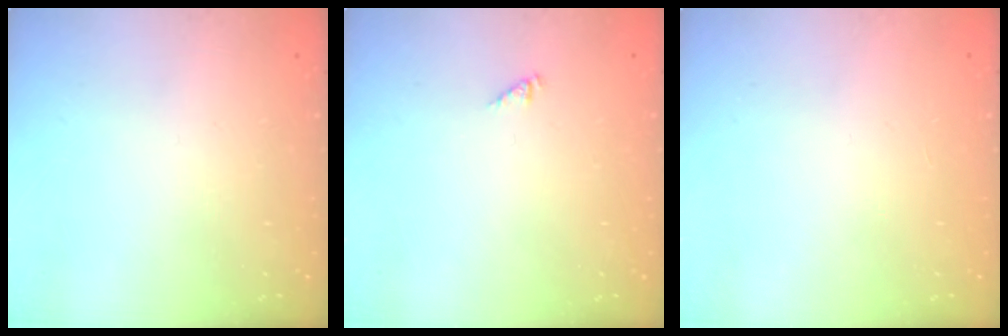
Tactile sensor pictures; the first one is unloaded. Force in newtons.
{"total": 0.0}
{"total": 0.0}